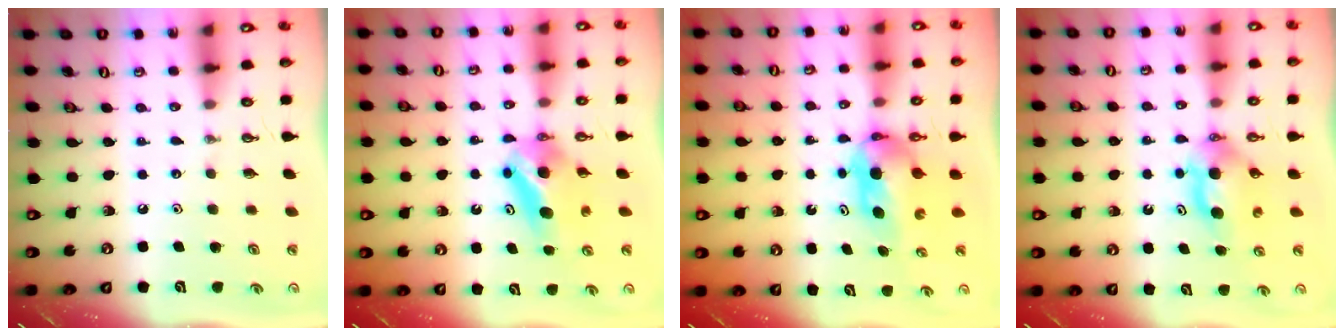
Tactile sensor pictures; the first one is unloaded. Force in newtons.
{"total": 8.3, "press": 5.9, "slide": 5.9}
{"total": 5.6, "press": 5.4, "slide": 1.7}
{"total": 5.8, "press": 5.6, "slide": 1.4}